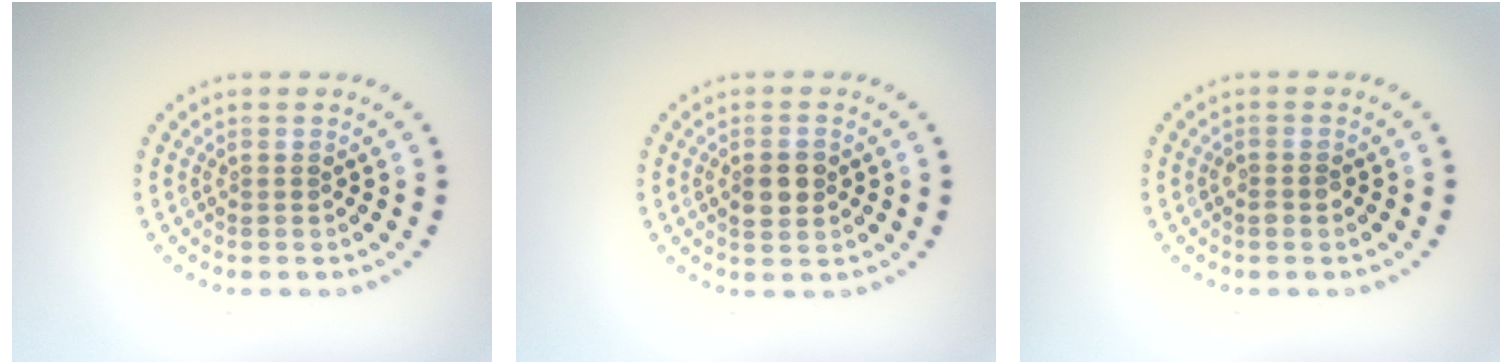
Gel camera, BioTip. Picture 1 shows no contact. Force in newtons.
{"total": 2.2, "press": 2.2, "slide": 0.0}
{"total": 1.1, "press": 1.0, "slide": 0.2}